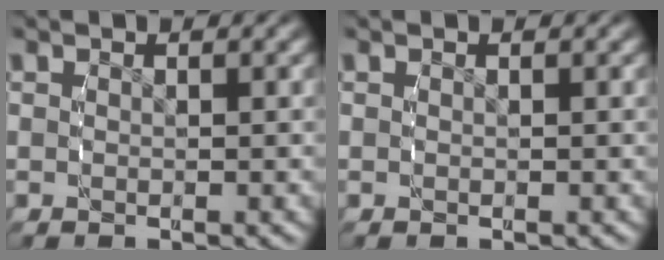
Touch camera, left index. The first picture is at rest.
{"total": 0.0}